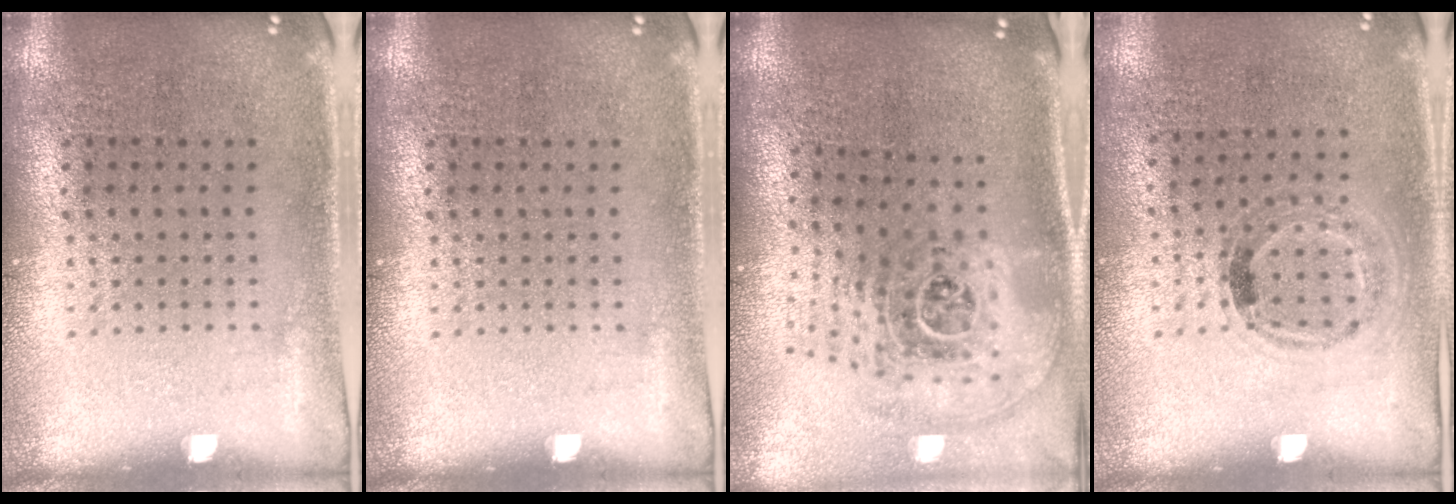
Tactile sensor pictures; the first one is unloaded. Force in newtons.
{"total": 0.0}
{"total": 2.9, "press": 2.0, "slide": 2.1}
{"total": 1.1, "press": 0.8, "slide": 0.7}